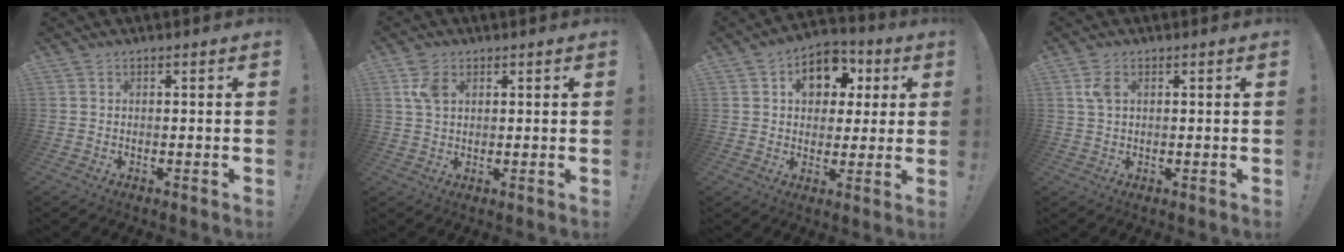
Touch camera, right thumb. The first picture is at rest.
{"total": 5.4, "force": [2.2, 3.3, 3.7], "torque": [-0.057, 0.000, 0.042]}
{"total": 11.6, "force": [3.4, 9.0, 6.5], "torque": [-0.081, -0.006, 0.065]}
{"total": 3.5, "force": [1.4, 1.8, 2.6], "torque": [-0.046, 0.003, 0.025]}